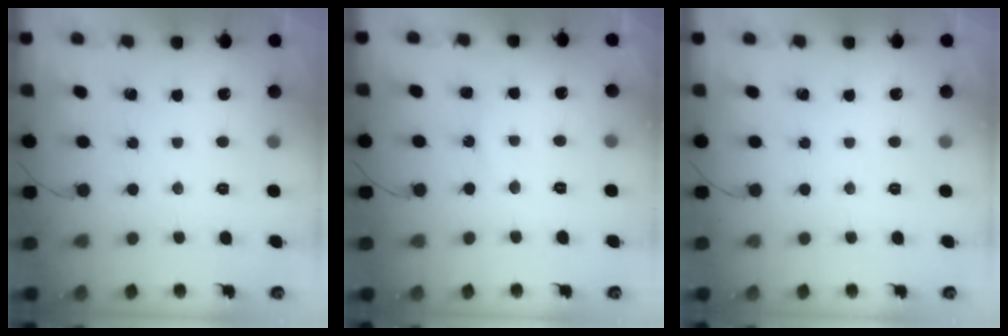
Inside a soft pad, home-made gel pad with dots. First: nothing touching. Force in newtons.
{"total": 5.6, "press": 5.3, "slide": 1.9}
{"total": 0.0}